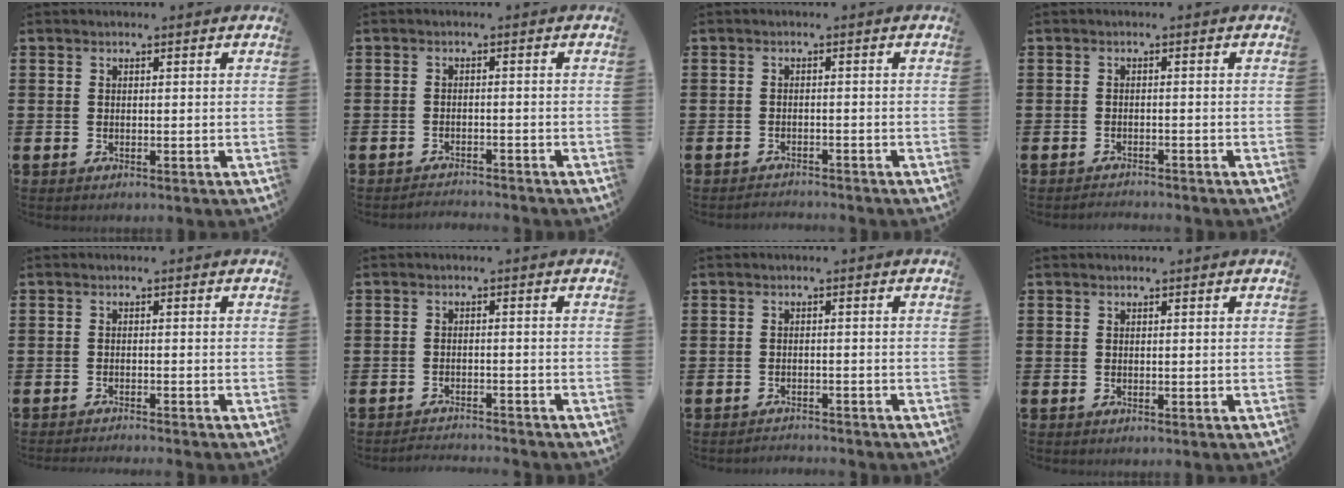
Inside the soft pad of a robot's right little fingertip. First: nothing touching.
{"total": 1.6, "force": [-1.6, -0.1, -0.1], "torque": [-0.003, 0.005, -0.033]}
{"total": 1.3, "force": [-1.3, -0.1, -0.2], "torque": [-0.001, 0.004, -0.027]}
{"total": 1.0, "force": [-1.0, -0.1, -0.1], "torque": [-0.001, 0.001, -0.022]}
{"total": 1.0, "force": [-0.9, -0.2, 0.0], "torque": [0.000, 0.001, -0.019]}
{"total": 1.7, "force": [-1.7, -0.1, -0.1], "torque": [-0.004, 0.005, -0.037]}
{"total": 1.3, "force": [-1.3, 0.0, -0.1], "torque": [-0.001, 0.004, -0.028]}
{"total": 0.0}